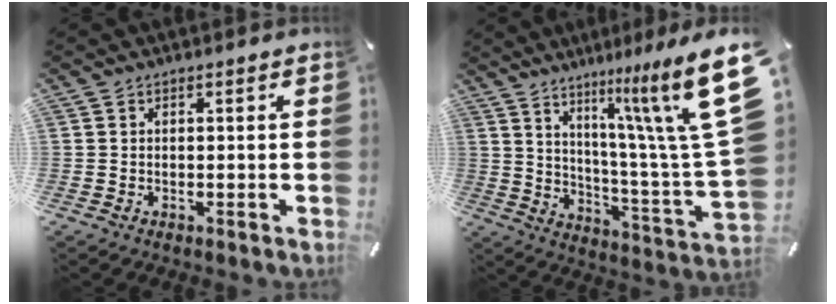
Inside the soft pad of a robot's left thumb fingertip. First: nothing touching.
{"total": 20.9, "force": [11.2, 3.4, 17.3], "torque": [-0.250, -0.090, 0.175]}